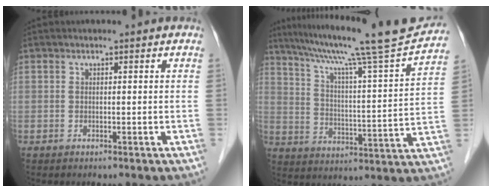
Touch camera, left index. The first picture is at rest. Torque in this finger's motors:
{"motor_torque": [-0.01, -0.17, 0.09, 0.09]}